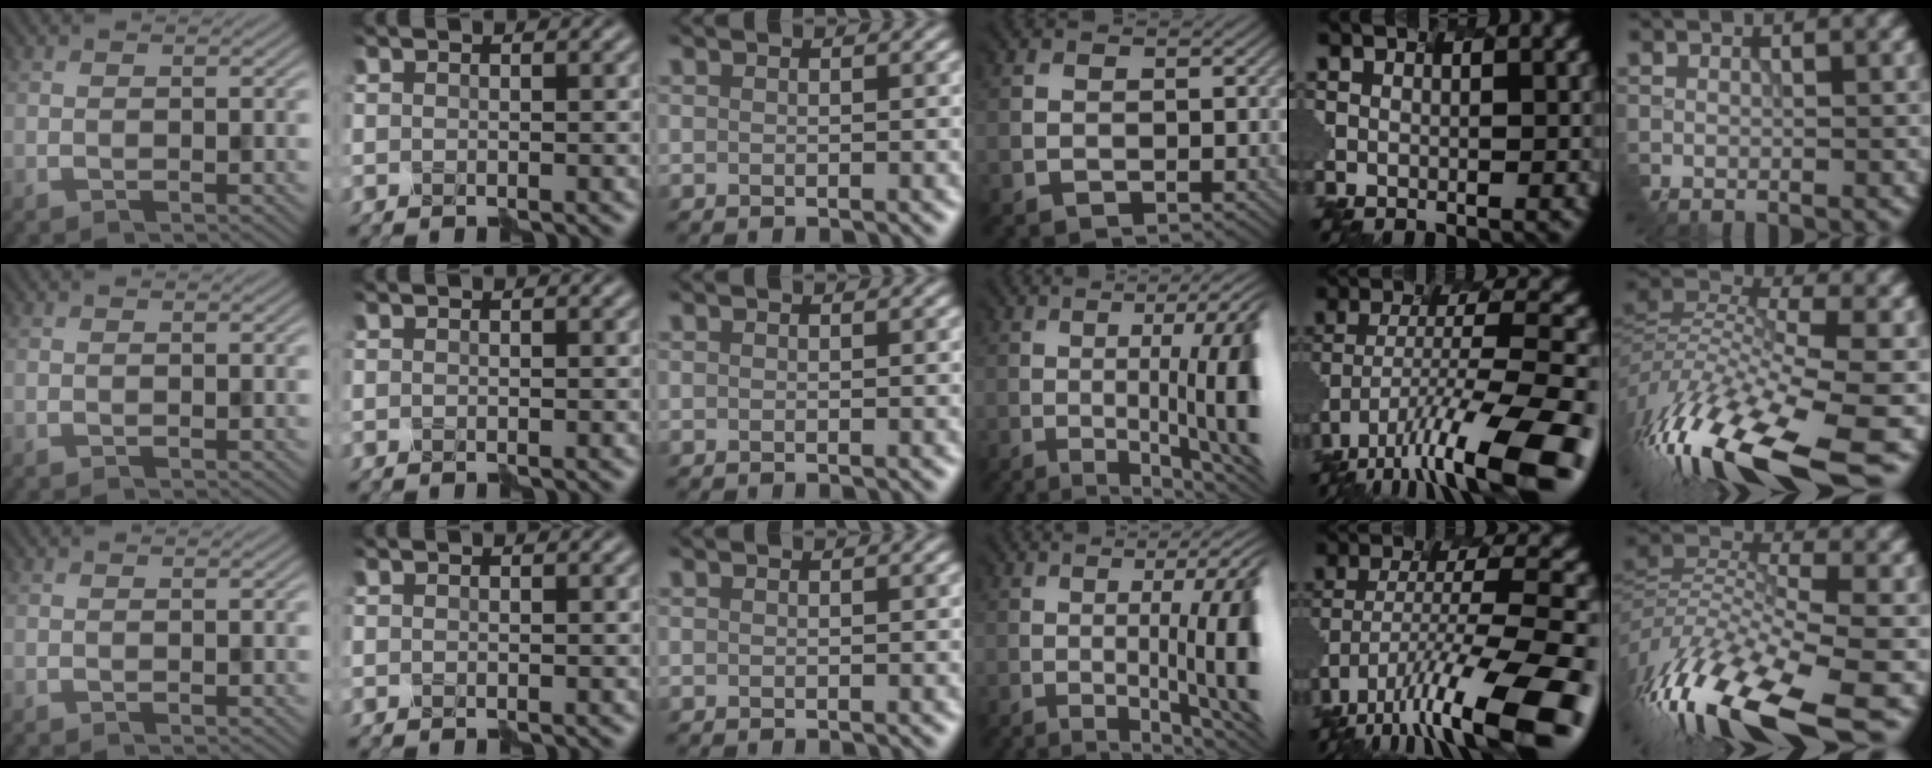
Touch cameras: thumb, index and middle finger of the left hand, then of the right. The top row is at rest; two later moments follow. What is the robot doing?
{"motion": "shake", "object": "plastic piggy bank"}